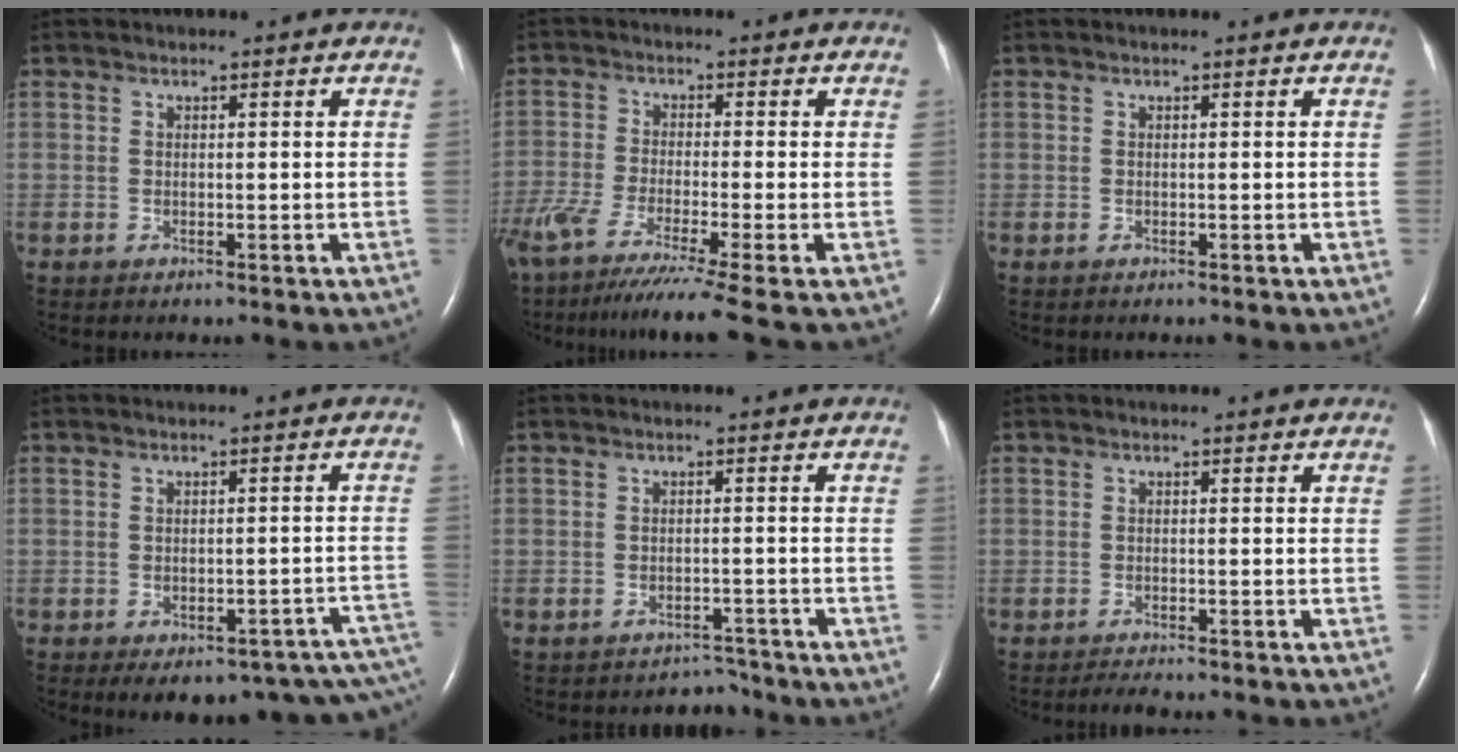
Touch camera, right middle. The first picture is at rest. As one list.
[{"total": 14.7, "force": [-11.0, -0.7, 9.8], "torque": [-0.184, -0.055, -0.188]}, {"total": 0.0}, {"total": 17.4, "force": [-12.8, 7.6, 9.0], "torque": [-0.072, 0.030, -0.132]}, {"total": 2.4, "force": [-2.2, 0.7, -0.6], "torque": [0.013, 0.002, -0.030]}, {"total": 1.4, "force": [-1.3, -0.1, 0.5], "torque": [-0.017, -0.006, -0.021]}]